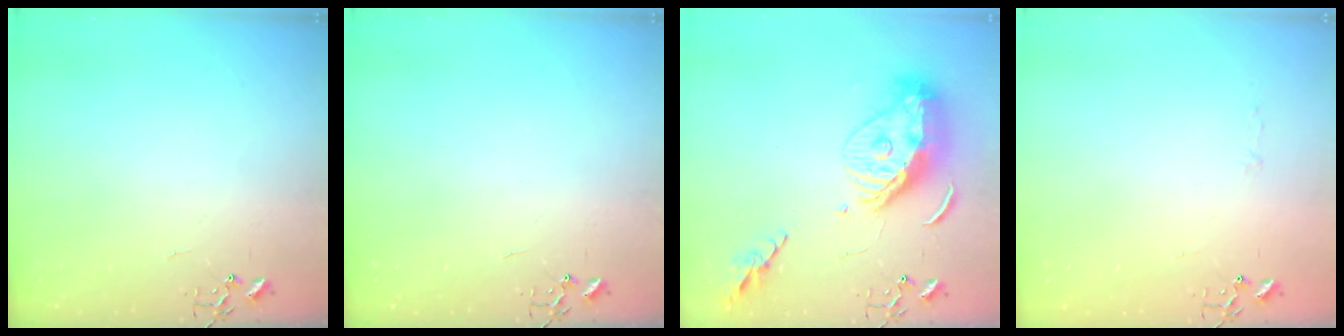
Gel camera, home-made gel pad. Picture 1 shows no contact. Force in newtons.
{"total": 0.0}
{"total": 14.7, "press": 14.6, "slide": 1.6}
{"total": 2.8, "press": 2.8, "slide": 0.4}